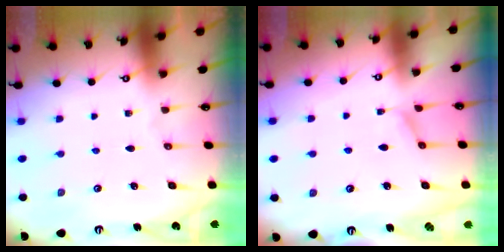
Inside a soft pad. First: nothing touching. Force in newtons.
{"total": 0.8, "press": 0.3, "slide": 0.8}